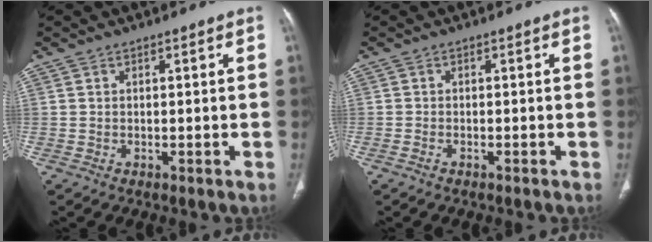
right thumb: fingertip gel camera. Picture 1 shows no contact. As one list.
[{"total": 0.6, "force": [-0.5, 0.2, 0.3], "torque": [-0.015, 0.004, -0.008]}]